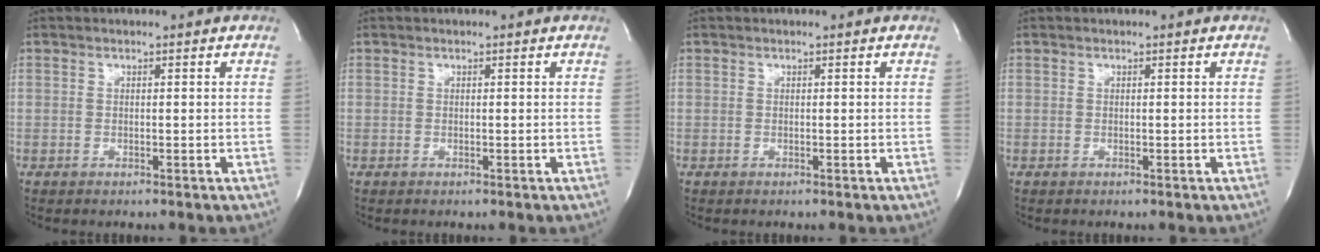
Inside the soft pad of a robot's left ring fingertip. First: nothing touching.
{"total": 0.0}
{"total": 0.0}
{"total": 0.0}